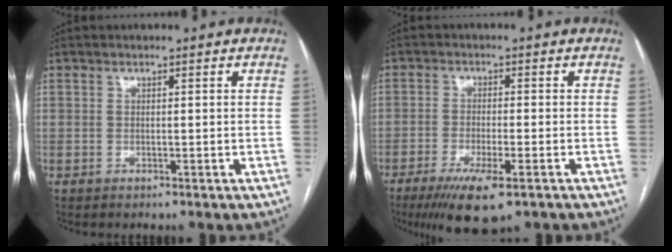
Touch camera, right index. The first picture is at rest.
{"total": 8.9, "force": [-5.5, 1.5, 6.9], "torque": [-0.118, -0.022, -0.086]}